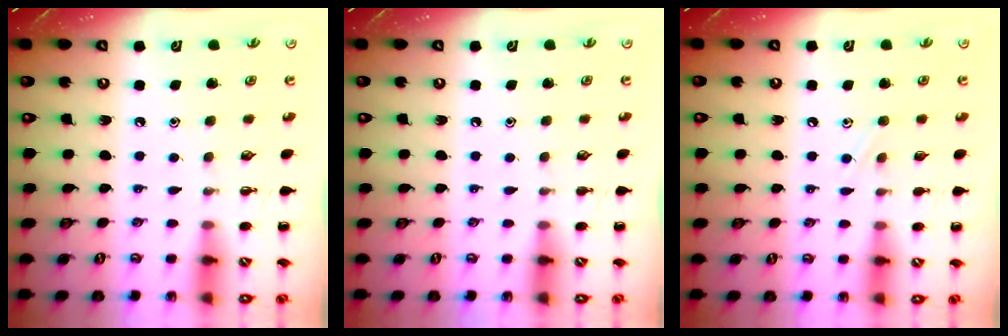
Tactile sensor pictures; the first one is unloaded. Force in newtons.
{"total": 0.0}
{"total": 4.5, "press": 4.3, "slide": 1.1}